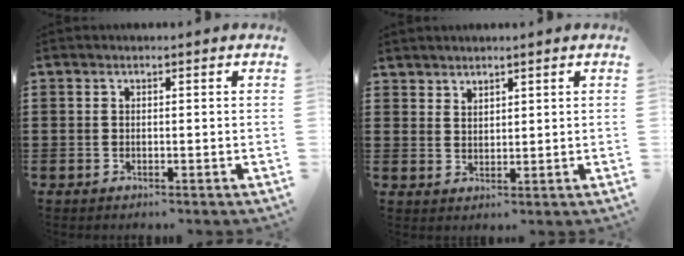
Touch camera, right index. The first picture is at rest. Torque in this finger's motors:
{"motor_torque": [-0.07, 0.14, -0.03, -0.01]}